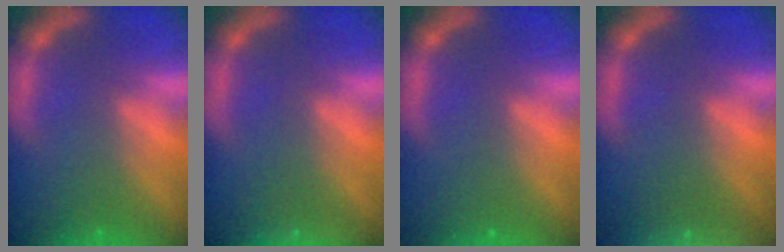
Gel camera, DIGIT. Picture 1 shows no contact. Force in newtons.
{"total": 2.4}
{"total": 0.0}
{"total": 9.5}